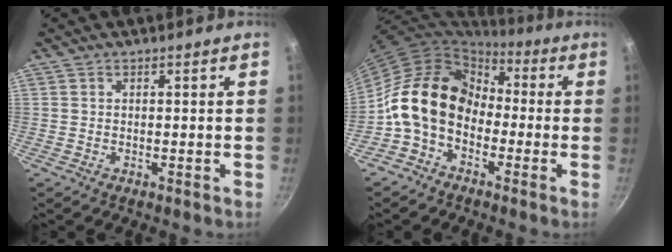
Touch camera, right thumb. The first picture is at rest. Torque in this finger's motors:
{"motor_torque": [2.04, 2.97, 1.32, -1.45, 0.20]}